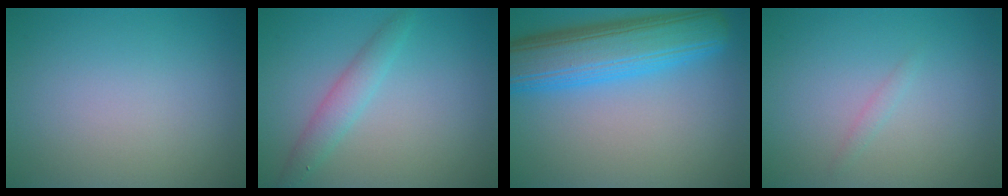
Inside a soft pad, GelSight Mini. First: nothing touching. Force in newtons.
{"total": 2.3, "press": 2.3, "slide": 0.0}
{"total": 8.9, "press": 8.9, "slide": 0.1}
{"total": 0.6, "press": 0.6, "slide": 0.0}